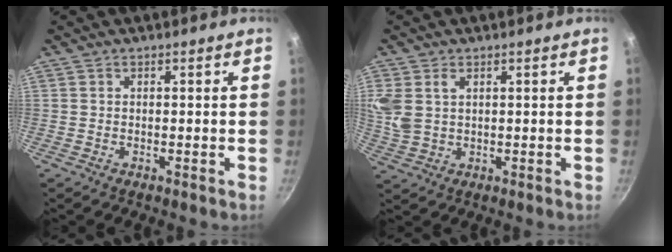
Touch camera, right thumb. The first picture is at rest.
{"total": 7.4, "force": [2.4, 5.1, 4.8], "torque": [-0.102, 0.001, 0.054]}